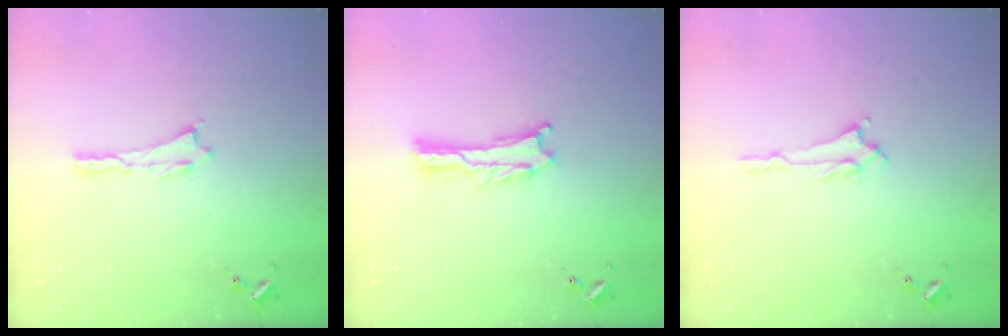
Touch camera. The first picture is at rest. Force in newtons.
{"total": 0.8, "press": 0.8, "slide": 0.2}
{"total": 1.4, "press": 1.3, "slide": 0.2}